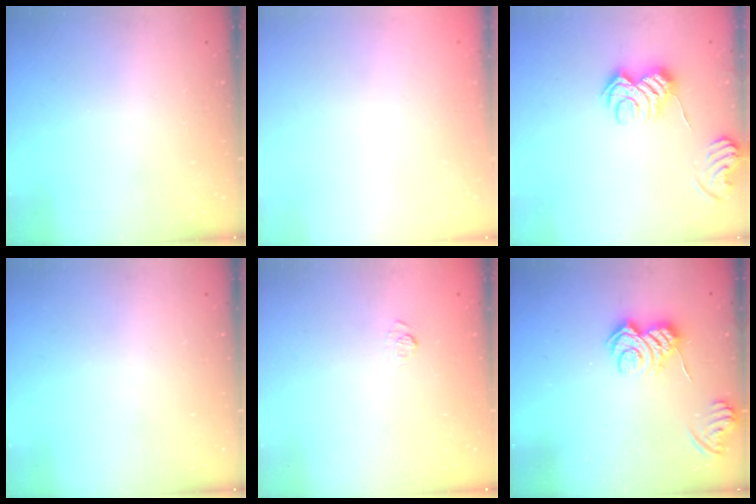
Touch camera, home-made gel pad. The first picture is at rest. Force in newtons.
{"total": 2.7, "press": 2.6, "slide": 0.8}
{"total": 9.6, "press": 9.6, "slide": 0.5}
{"total": 0.0}
{"total": 7.5, "press": 7.3, "slide": 1.4}
{"total": 7.8, "press": 7.7, "slide": 0.9}